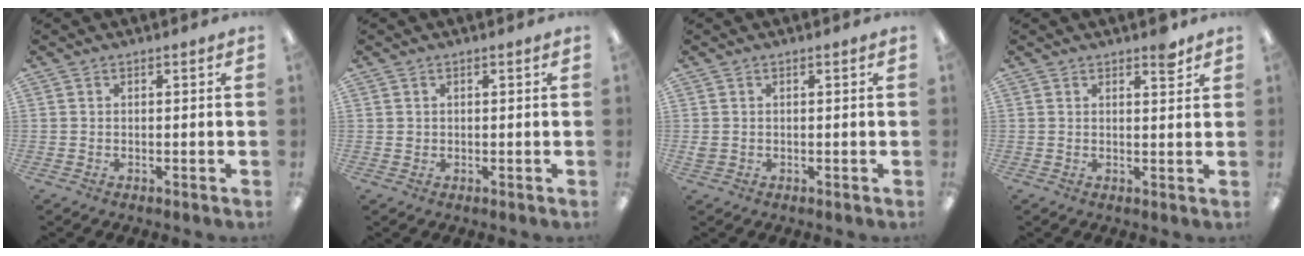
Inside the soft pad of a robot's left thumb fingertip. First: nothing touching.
{"total": 0.8, "force": [0.3, 0.7, 0.3], "torque": [-0.006, 0.004, 0.005]}
{"total": 1.2, "force": [0.2, 1.0, 0.8], "torque": [-0.016, 0.004, 0.003]}
{"total": 3.5, "force": [2.7, 0.9, 2.0], "torque": [-0.012, -0.017, 0.040]}